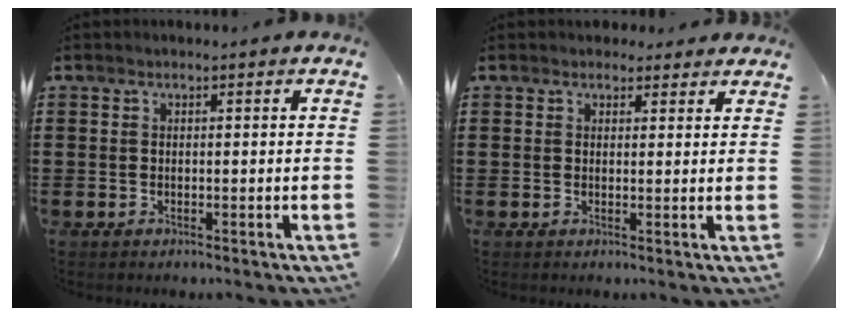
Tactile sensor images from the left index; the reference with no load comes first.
{"total": 2.0, "force": [1.7, 1.0, 0.2], "torque": [-0.001, 0.003, 0.032]}